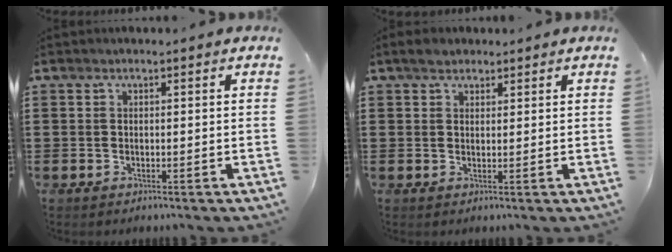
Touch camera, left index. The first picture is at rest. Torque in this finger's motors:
{"motor_torque": [0.71, -0.28, 0.22, 0.05]}